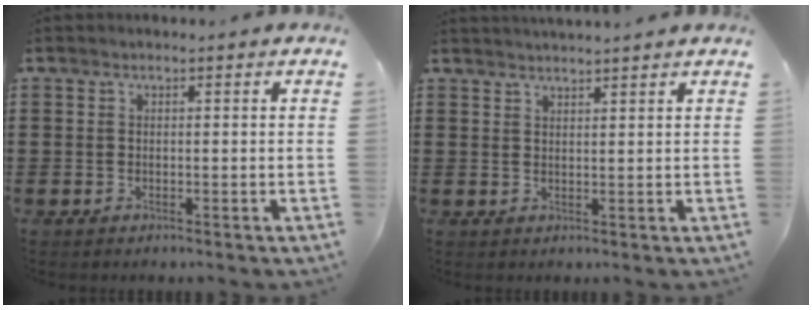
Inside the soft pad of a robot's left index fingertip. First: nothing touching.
{"total": 1.9, "force": [1.8, -0.3, 0.1], "torque": [-0.005, -0.001, 0.036]}